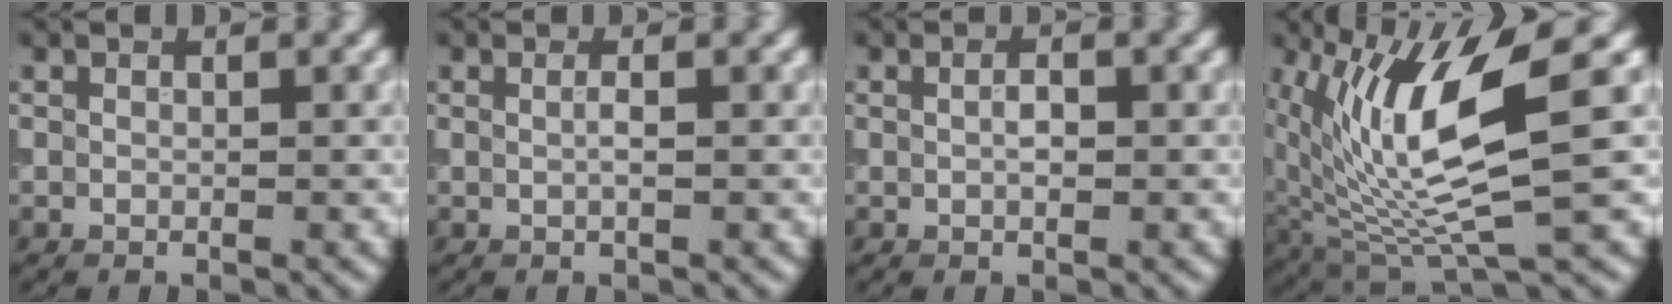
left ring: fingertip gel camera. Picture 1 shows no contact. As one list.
[{"total": 0.8, "force": [0.0, 0.1, 0.8], "torque": [-0.017, 0.002, 0.000]}, {"total": 1.2, "force": [0.1, 0.5, 1.1], "torque": [-0.023, 0.001, 0.001]}, {"total": 10.7, "force": [2.2, 2.9, 10.0], "torque": [-0.199, -0.015, 0.046]}]